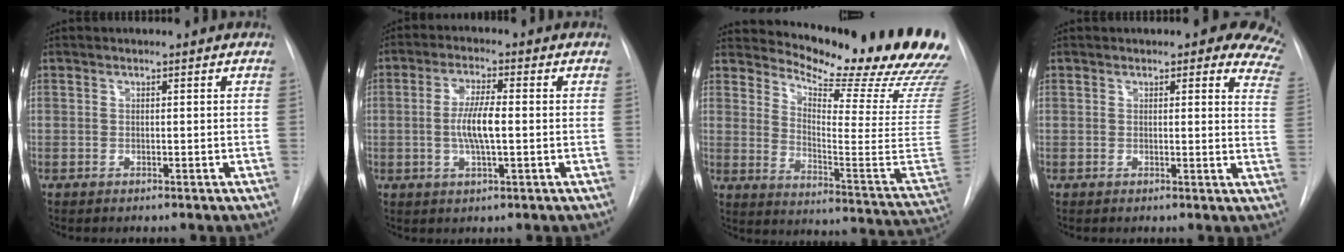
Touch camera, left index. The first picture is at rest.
{"total": 6.0, "force": [-0.4, 1.0, 5.9], "torque": [-0.120, -0.001, -0.010]}
{"total": 24.4, "force": [21.6, 1.4, 11.1], "torque": [-0.170, -0.133, 0.270]}
{"total": 9.9, "force": [7.4, 3.4, 5.6], "torque": [-0.034, -0.019, 0.051]}